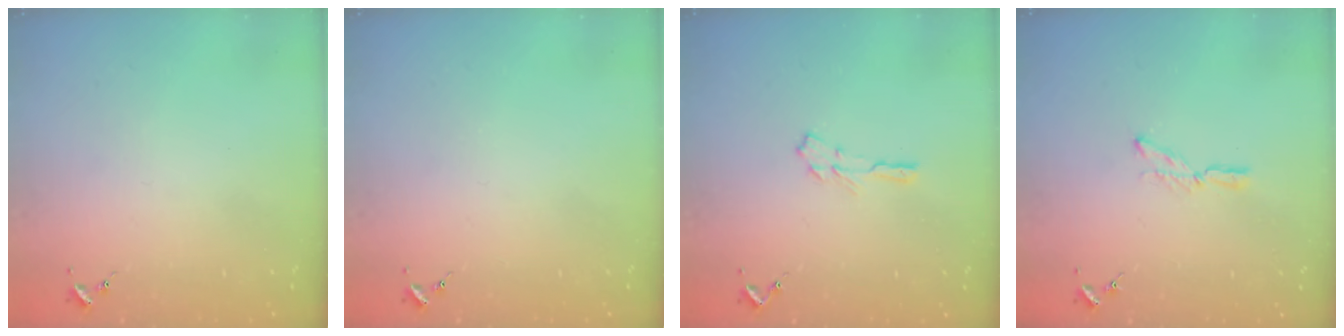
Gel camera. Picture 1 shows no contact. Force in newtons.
{"total": 0.0}
{"total": 4.7, "press": 4.6, "slide": 0.5}
{"total": 6.8, "press": 6.8, "slide": 0.2}